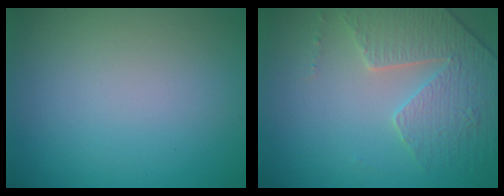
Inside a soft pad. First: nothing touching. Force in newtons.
{"total": 4.0, "press": 3.9, "slide": 1.1}